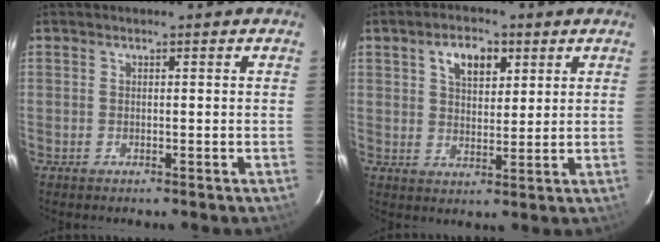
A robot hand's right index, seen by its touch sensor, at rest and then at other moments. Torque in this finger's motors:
{"motor_torque": [0.12, 0.07, 0.18, 0.07]}